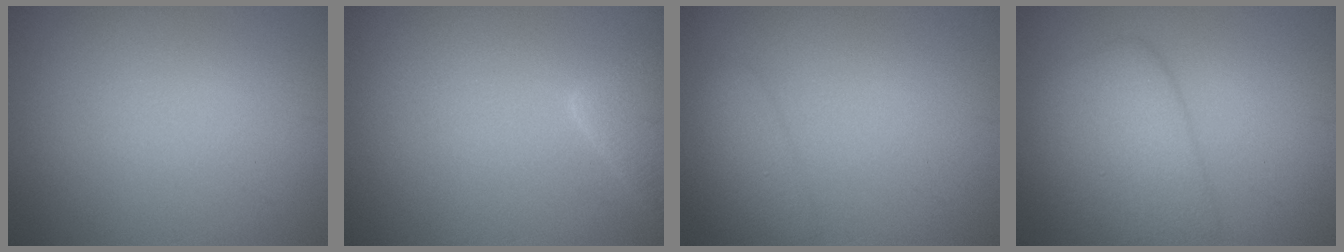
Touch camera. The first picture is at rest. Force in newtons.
{"total": 3.3, "press": 3.3, "slide": 0.3}
{"total": 2.2, "press": 2.2, "slide": 0.1}
{"total": 4.9, "press": 4.9, "slide": 0.1}